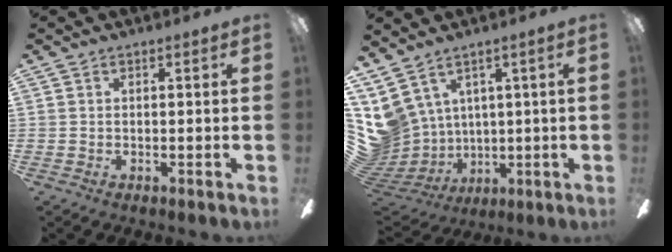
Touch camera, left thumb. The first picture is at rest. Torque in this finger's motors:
{"motor_torque": [-0.01, 1.16, 0.72, -0.83, 0.32]}